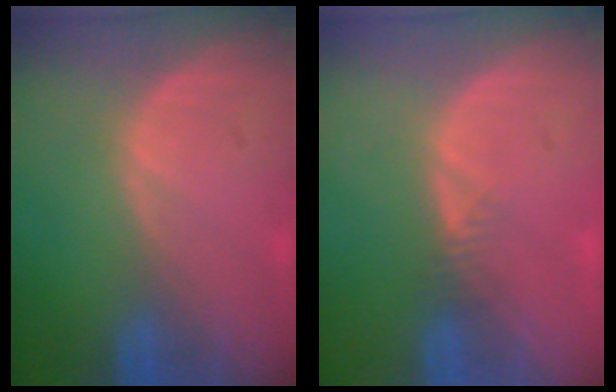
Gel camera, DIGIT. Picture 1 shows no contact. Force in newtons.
{"total": 1.2, "press": 1.0, "slide": 0.6}